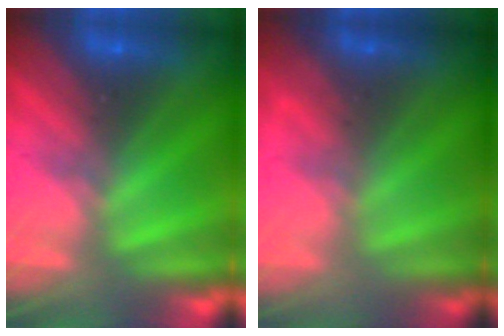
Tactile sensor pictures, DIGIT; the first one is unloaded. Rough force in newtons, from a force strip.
{"total": 1.7}